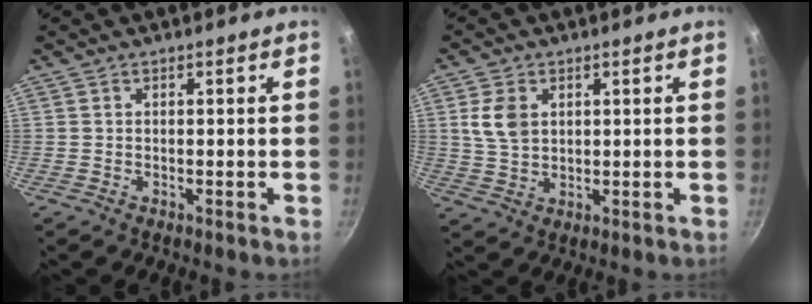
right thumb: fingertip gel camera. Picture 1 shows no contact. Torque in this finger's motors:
{"motor_torque": [-0.06, 0.08, 0.67, 0.17, 0.16]}